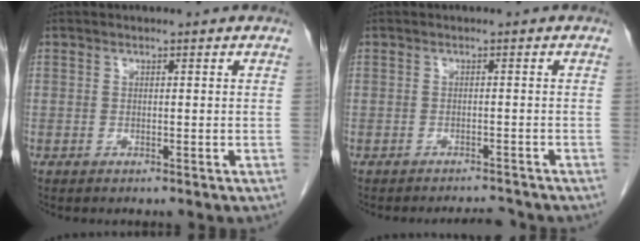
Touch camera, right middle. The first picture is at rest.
{"total": 3.5, "force": [-3.5, 0.0, 0.3], "torque": [-0.005, -0.008, -0.049]}